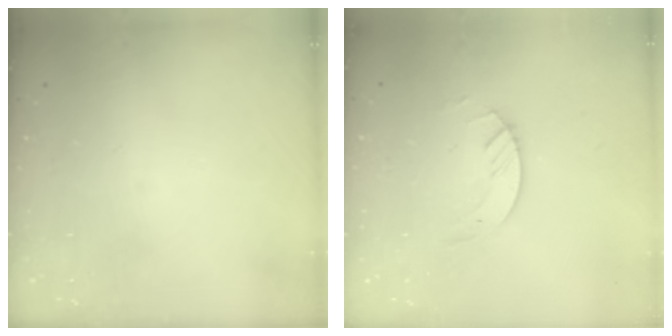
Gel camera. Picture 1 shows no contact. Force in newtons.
{"total": 3.9, "press": 3.9, "slide": 0.4}